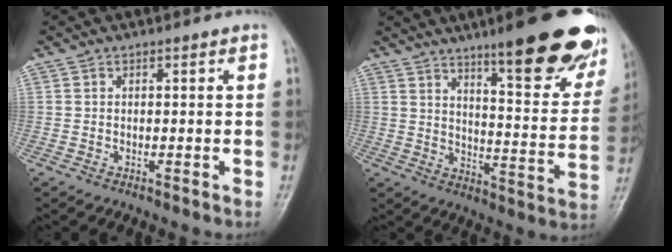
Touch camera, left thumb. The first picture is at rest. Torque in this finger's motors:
{"motor_torque": [3.01, 1.38, 1.76, -1.01, 0.36]}